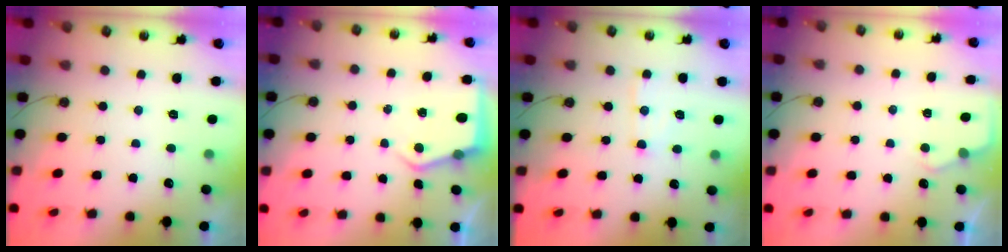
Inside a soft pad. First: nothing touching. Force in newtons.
{"total": 6.1, "press": 6.0, "slide": 0.9}
{"total": 7.3, "press": 7.3, "slide": 0.5}
{"total": 3.0, "press": 2.9, "slide": 0.4}